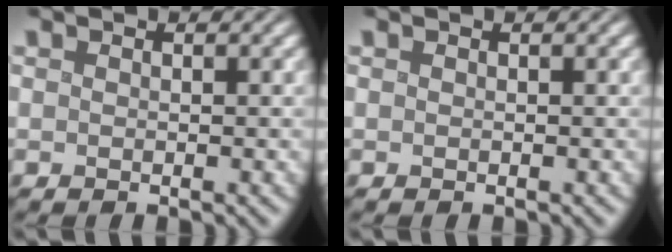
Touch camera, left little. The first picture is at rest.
{"total": 0.0}